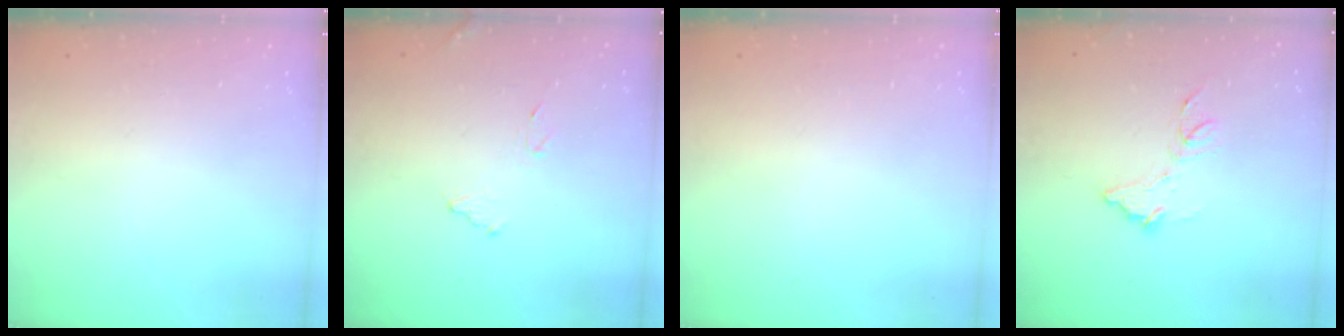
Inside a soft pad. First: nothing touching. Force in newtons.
{"total": 8.8, "press": 8.8, "slide": 0.4}
{"total": 0.0}
{"total": 9.3, "press": 9.3, "slide": 0.6}